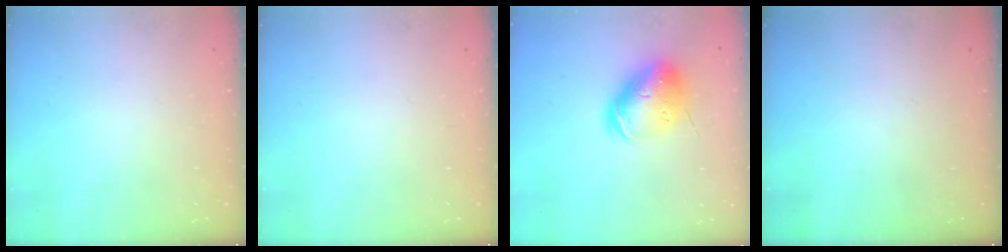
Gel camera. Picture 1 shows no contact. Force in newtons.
{"total": 0.0}
{"total": 11.9, "press": 11.7, "slide": 2.1}
{"total": 0.0}